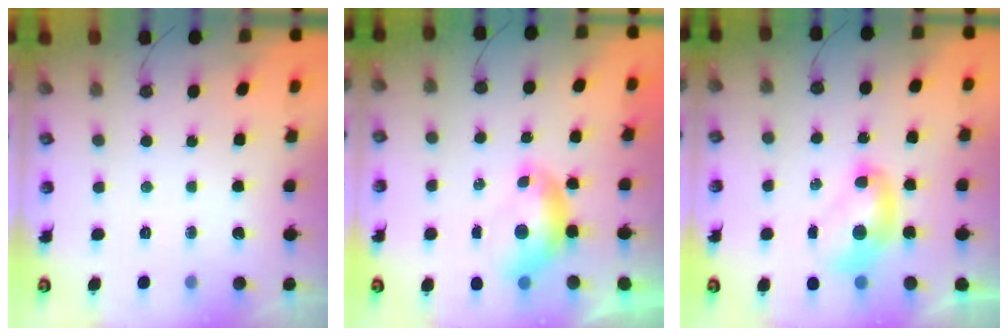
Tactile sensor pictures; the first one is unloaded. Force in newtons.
{"total": 0.5, "press": 0.5, "slide": 0.2}
{"total": 2.1, "press": 2.1, "slide": 0.2}